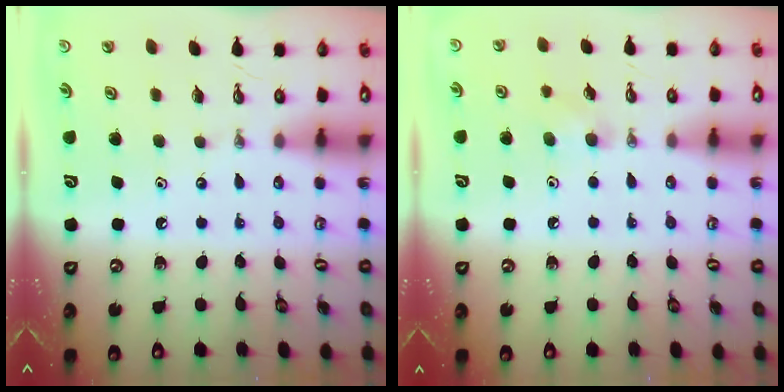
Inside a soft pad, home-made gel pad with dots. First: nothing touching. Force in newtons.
{"total": 5.2, "press": 4.9, "slide": 1.7}